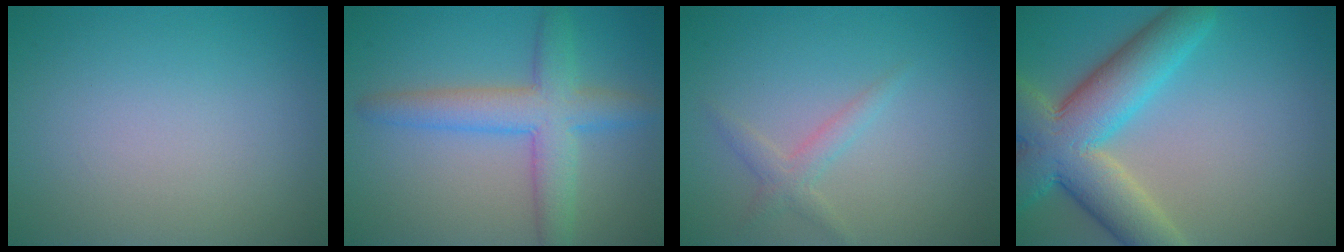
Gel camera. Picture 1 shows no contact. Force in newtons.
{"total": 5.4, "press": 5.4, "slide": 0.1}
{"total": 1.7, "press": 1.6, "slide": 0.1}
{"total": 9.5, "press": 9.5, "slide": 0.8}